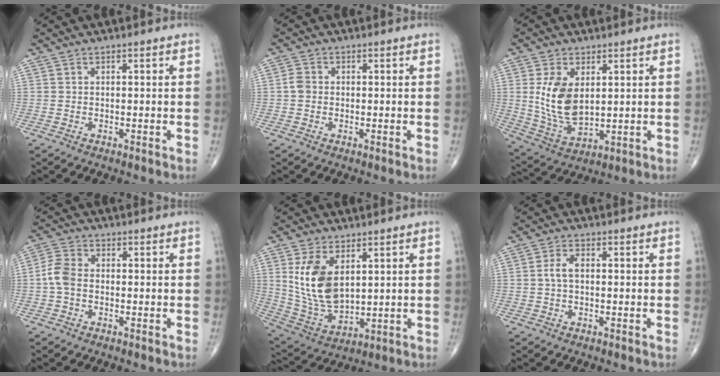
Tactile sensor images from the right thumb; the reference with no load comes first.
{"total": 2.2, "force": [-0.2, 1.9, 1.1], "torque": [-0.017, 0.005, -0.007]}
{"total": 11.2, "force": [2.3, 6.5, 8.9], "torque": [-0.160, -0.018, 0.057]}
{"total": 4.6, "force": [-0.7, 3.0, 3.3], "torque": [-0.073, 0.013, -0.023]}
{"total": 13.0, "force": [3.7, 7.5, 10.0], "torque": [-0.179, -0.020, 0.091]}
{"total": 2.8, "force": [0.0, 1.5, 2.4], "torque": [-0.054, 0.010, -0.002]}